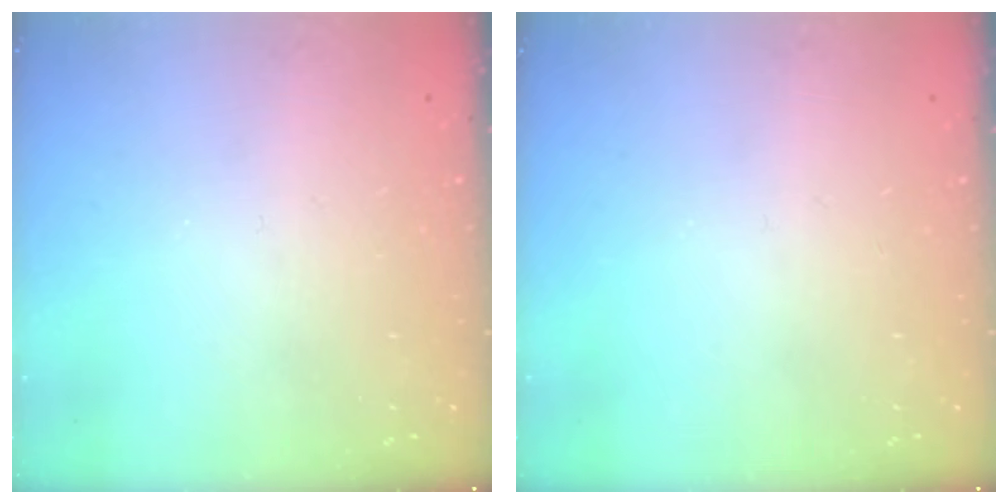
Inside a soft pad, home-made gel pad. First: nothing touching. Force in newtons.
{"total": 0.0}